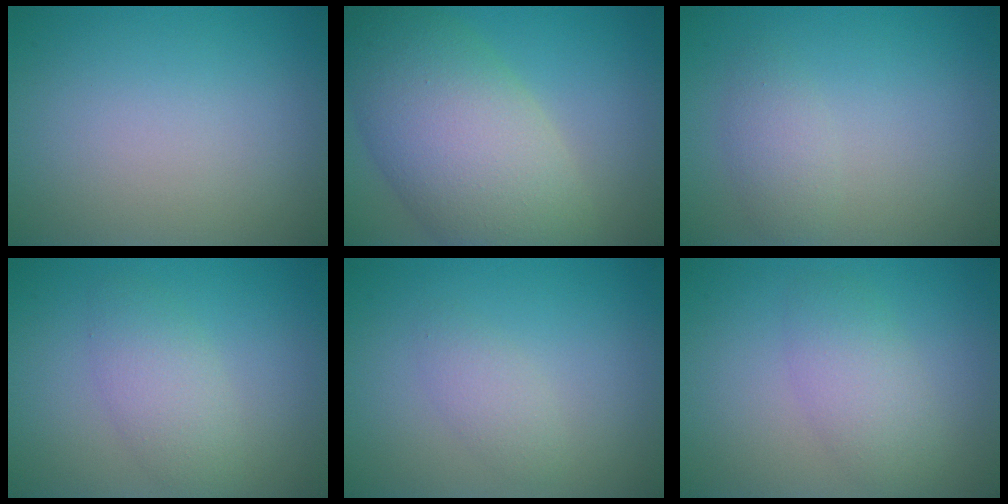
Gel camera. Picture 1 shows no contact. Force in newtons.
{"total": 10.9, "press": 10.9, "slide": 0.9}
{"total": 1.9, "press": 1.9, "slide": 0.1}
{"total": 2.6, "press": 2.6, "slide": 0.3}
{"total": 1.7, "press": 1.6, "slide": 0.0}
{"total": 3.2, "press": 3.2, "slide": 0.0}